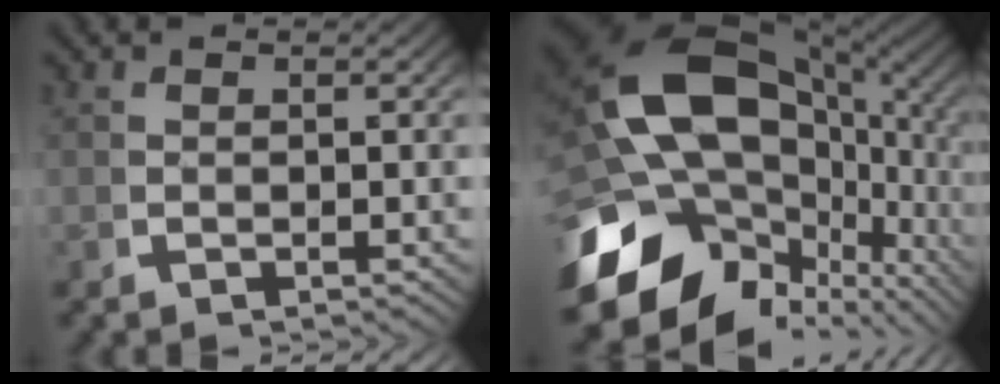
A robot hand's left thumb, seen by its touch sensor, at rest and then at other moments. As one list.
[{"total": 21.9, "force": [-1.8, 14.5, 16.3], "torque": [-0.303, -0.048, -0.010]}]